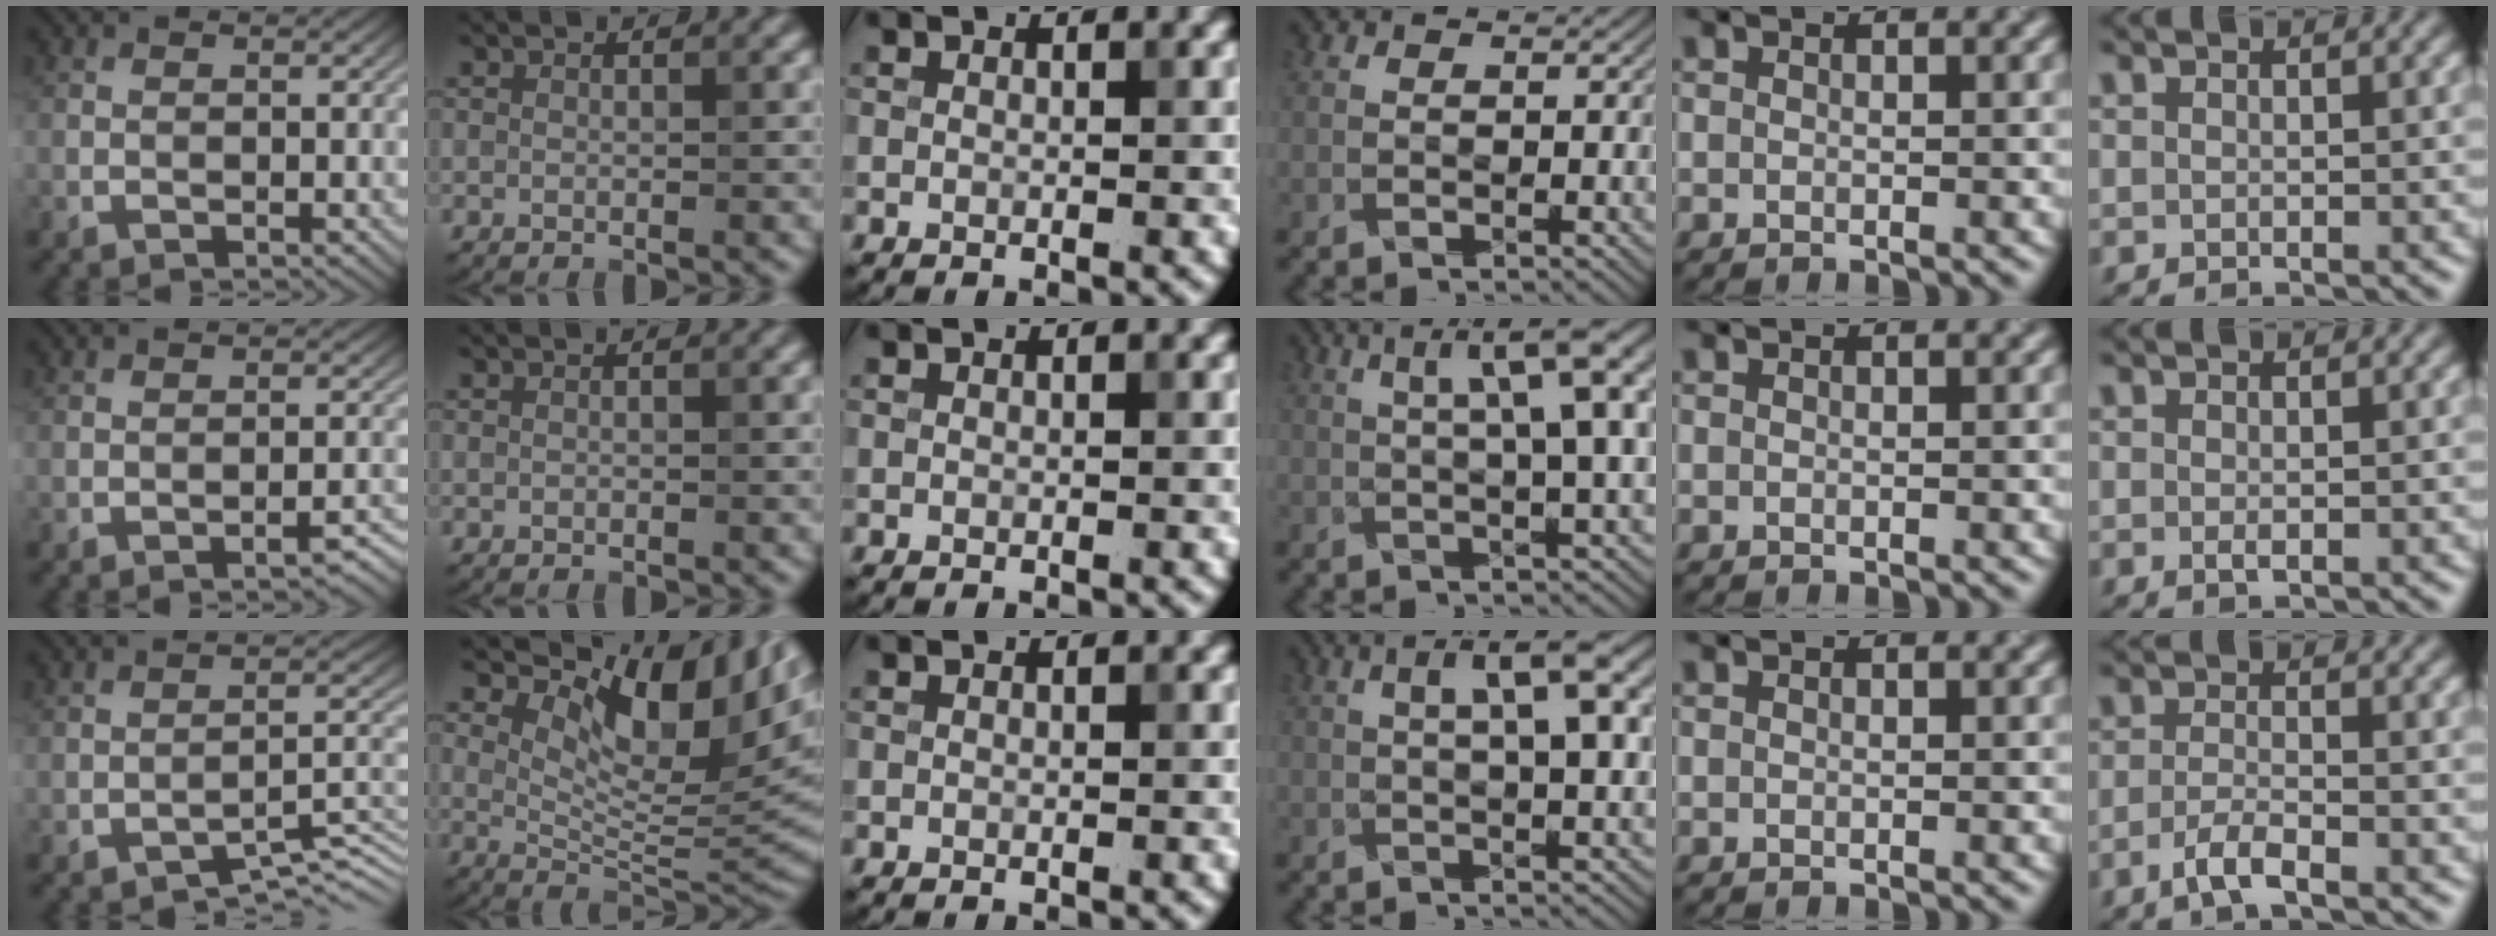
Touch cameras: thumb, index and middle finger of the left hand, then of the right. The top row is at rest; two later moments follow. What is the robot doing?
{"motion": "pour", "object": "sugar"}